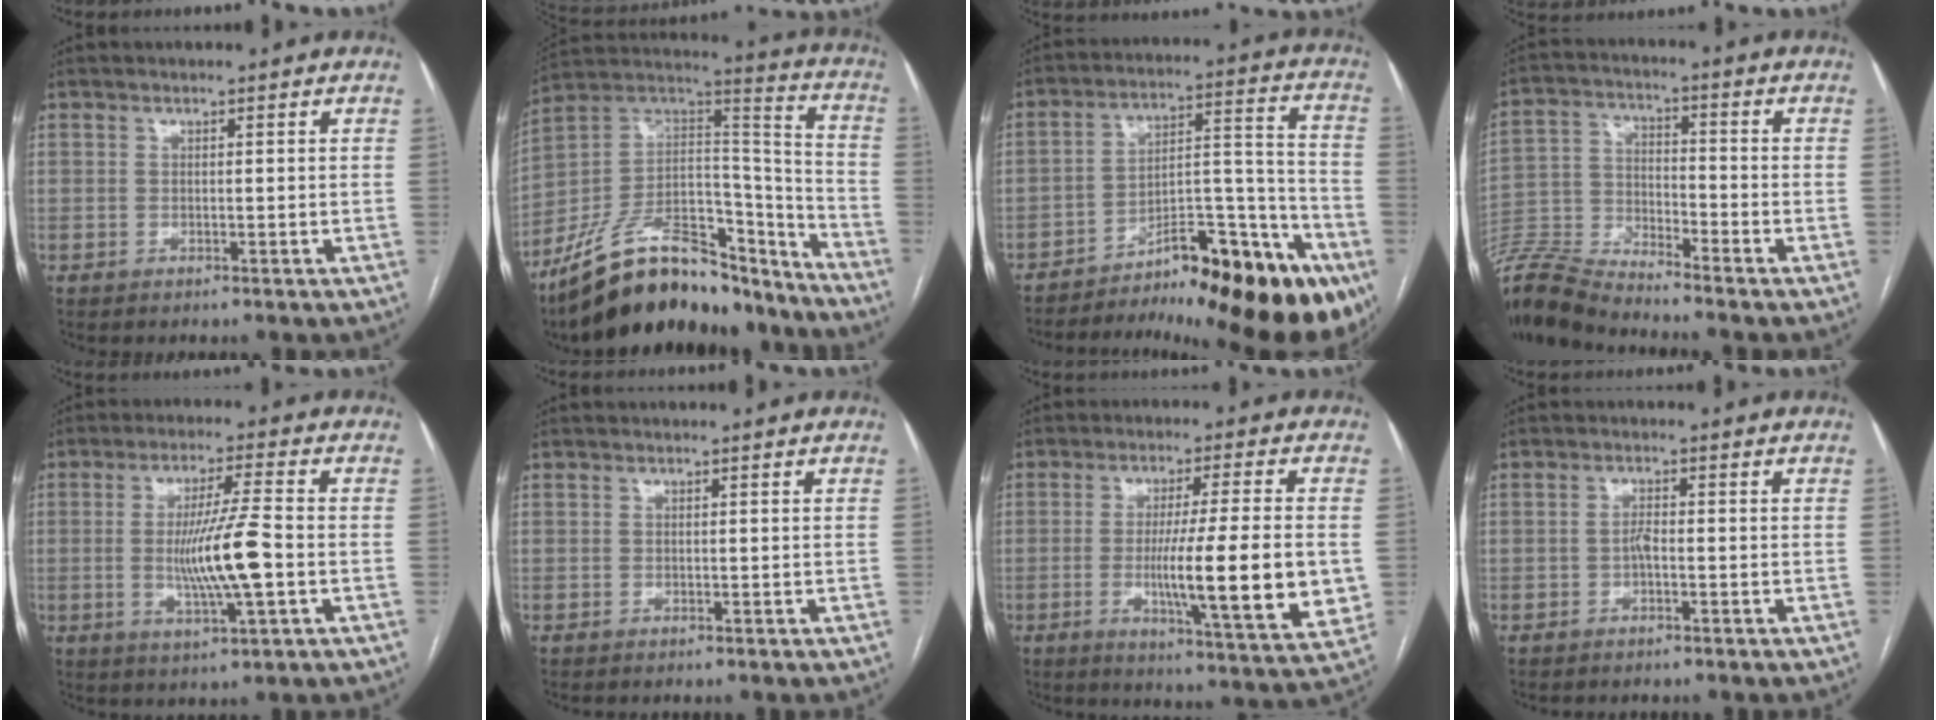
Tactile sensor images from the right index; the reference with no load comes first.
{"total": 25.2, "force": [-20.0, 9.2, 12.4], "torque": [-0.202, 0.035, -0.333]}
{"total": 23.7, "force": [-16.8, 5.2, 15.9], "torque": [-0.153, 0.031, -0.241]}
{"total": 10.8, "force": [-10.6, -0.4, 1.8], "torque": [-0.042, 0.008, -0.210]}
{"total": 10.1, "force": [-1.4, 0.1, 10.0], "torque": [-0.187, -0.009, -0.027]}
{"total": 0.0}
{"total": 16.5, "force": [-1.8, 0.6, 16.3], "torque": [-0.243, -0.025, -0.028]}
{"total": 1.5, "force": [-0.6, 0.4, 1.3], "torque": [-0.024, 0.003, -0.011]}